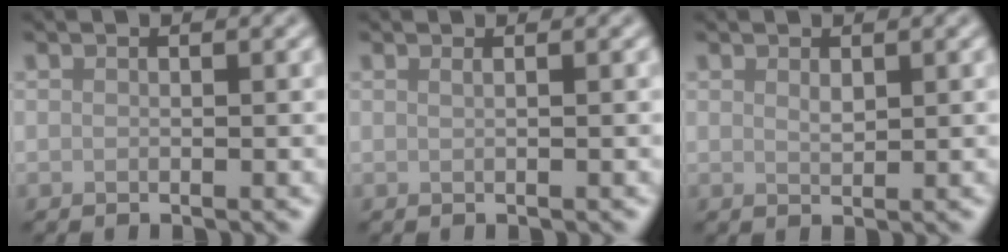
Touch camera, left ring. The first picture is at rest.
{"total": 0.6, "force": [0.3, 0.3, 0.5], "torque": [-0.003, 0.000, 0.002]}
{"total": 1.0, "force": [0.6, 0.4, 0.7], "torque": [-0.015, -0.002, 0.013]}